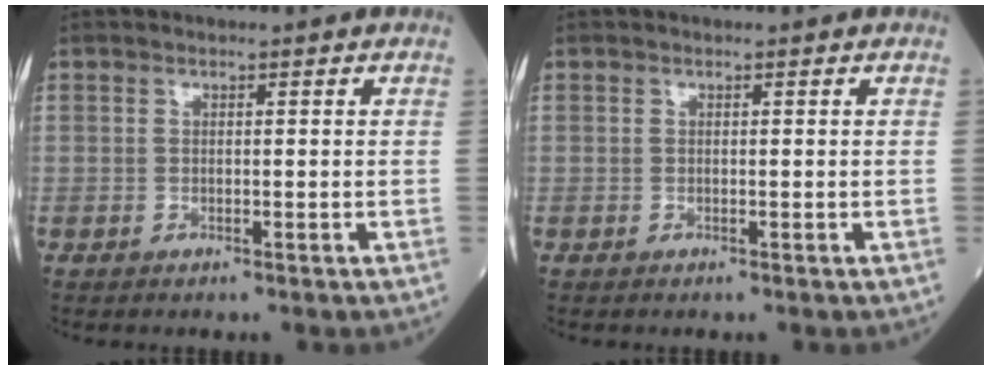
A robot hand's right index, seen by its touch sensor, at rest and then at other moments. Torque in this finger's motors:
{"motor_torque": [0.00, 0.00, 0.00, -0.01]}